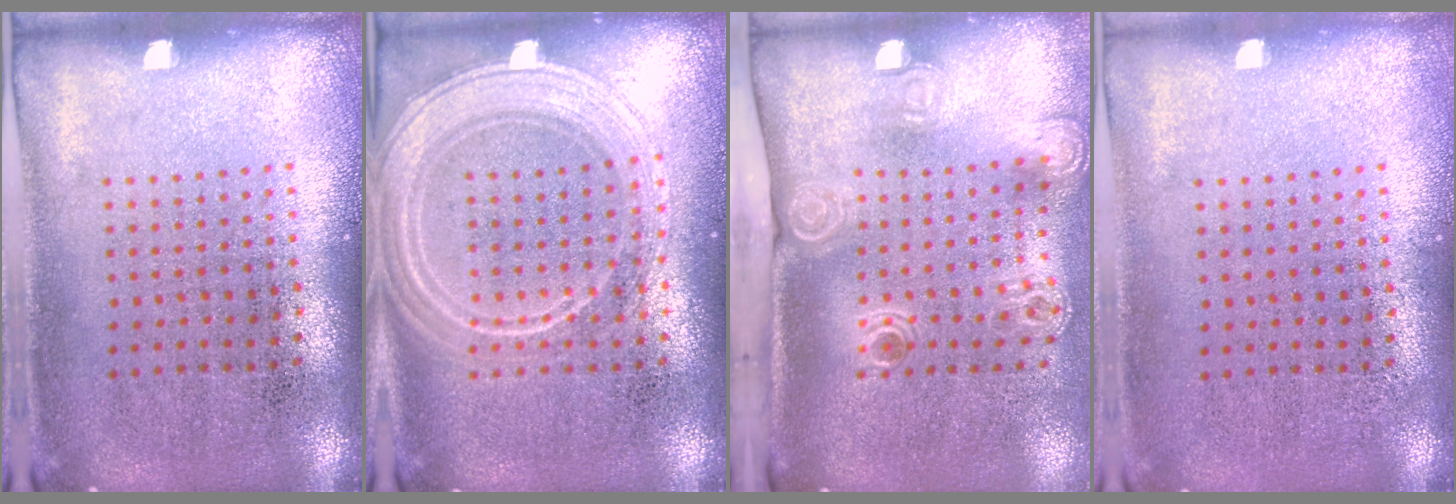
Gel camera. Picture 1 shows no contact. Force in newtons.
{"total": 2.2, "press": 2.1, "slide": 0.4}
{"total": 2.3, "press": 1.6, "slide": 1.7}
{"total": 0.0}